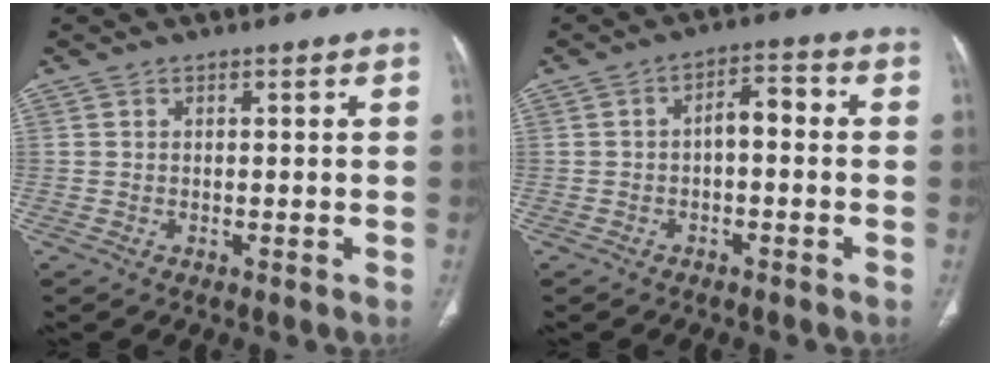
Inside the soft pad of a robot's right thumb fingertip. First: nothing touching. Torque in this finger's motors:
{"motor_torque": [0.84, 0.75, 0.61, -0.05, 0.03]}